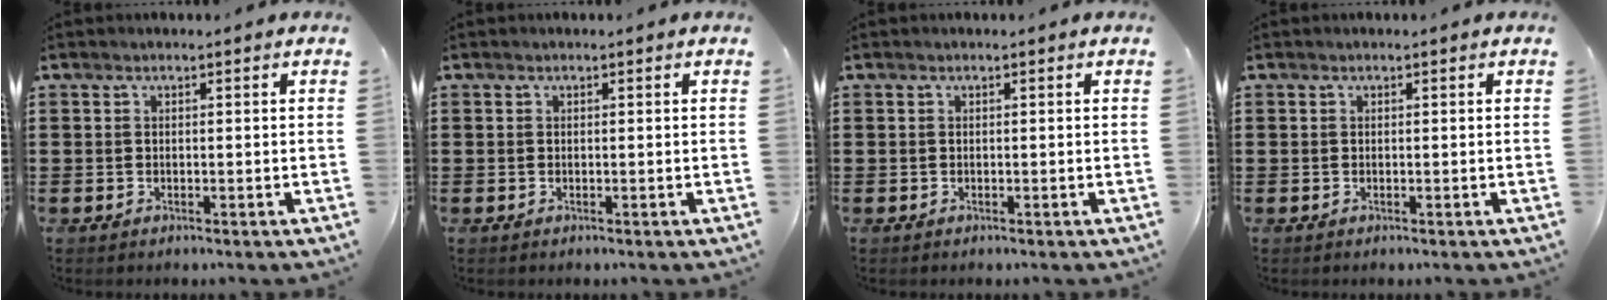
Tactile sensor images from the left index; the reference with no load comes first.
{"total": 0.0}
{"total": 0.0}
{"total": 0.0}